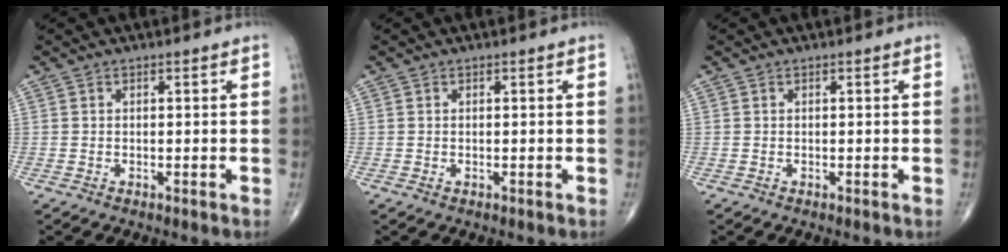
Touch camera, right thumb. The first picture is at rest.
{"total": 0.0}
{"total": 0.0}